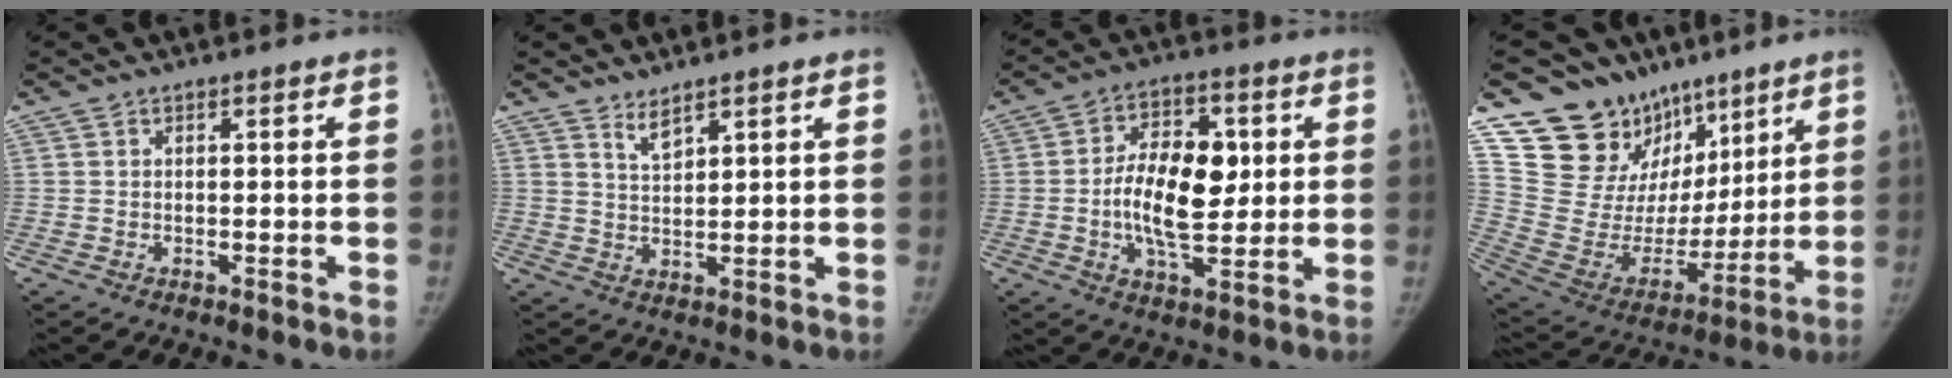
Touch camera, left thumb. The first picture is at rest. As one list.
[{"total": 2.8, "force": [2.4, 0.4, 1.4], "torque": [-0.024, -0.024, 0.051]}, {"total": 13.1, "force": [0.5, 7.1, 11.0], "torque": [-0.162, 0.003, 0.007]}, {"total": 21.6, "force": [14.1, 15.2, 6.1], "torque": [-0.054, -0.050, 0.251]}]